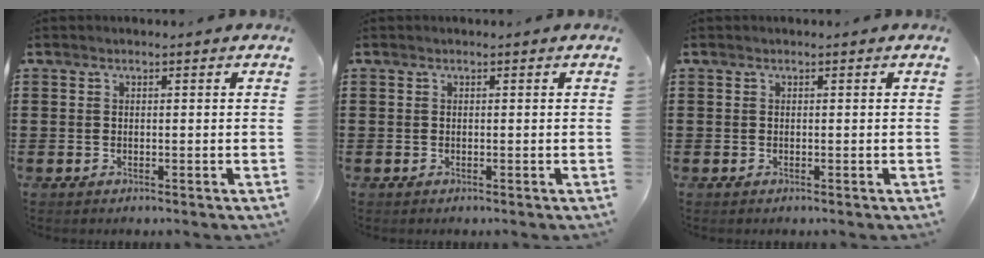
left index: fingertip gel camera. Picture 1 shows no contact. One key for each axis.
{"total": 0.0}
{"total": 0.0}